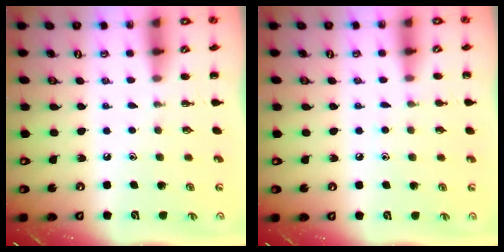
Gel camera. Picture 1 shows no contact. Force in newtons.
{"total": 5.3, "press": 4.9, "slide": 1.8}